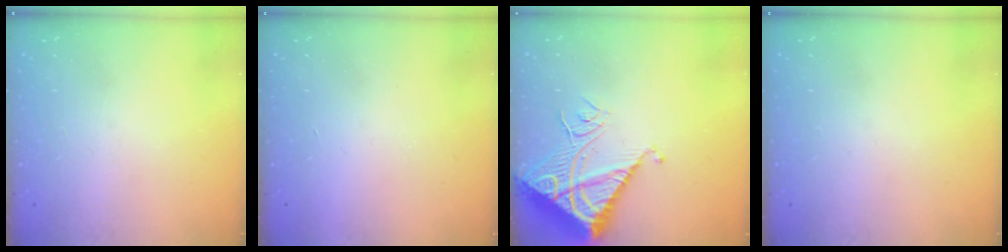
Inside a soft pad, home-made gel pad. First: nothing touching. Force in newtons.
{"total": 1.7, "press": 1.7, "slide": 0.1}
{"total": 13.1, "press": 13.0, "slide": 1.5}
{"total": 0.0}